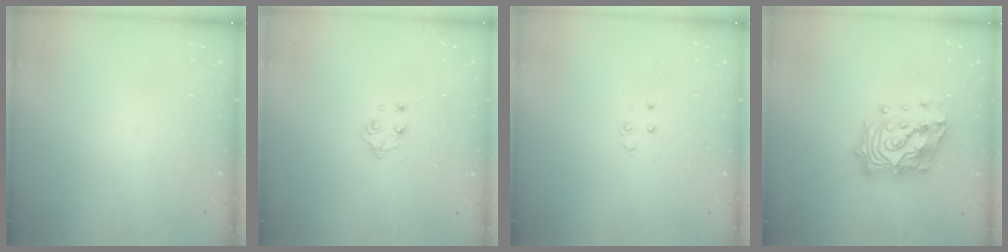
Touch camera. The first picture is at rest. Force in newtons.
{"total": 4.2, "press": 4.1, "slide": 0.8}
{"total": 2.8, "press": 2.8, "slide": 0.3}
{"total": 20.1, "press": 19.9, "slide": 3.0}